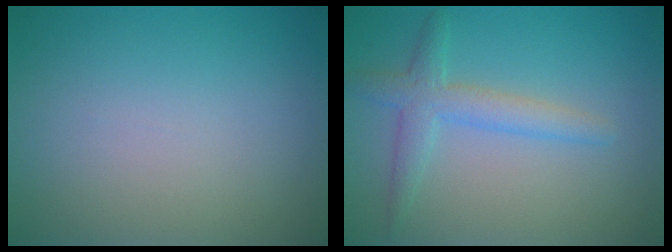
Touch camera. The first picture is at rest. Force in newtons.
{"total": 3.0, "press": 3.0, "slide": 0.0}